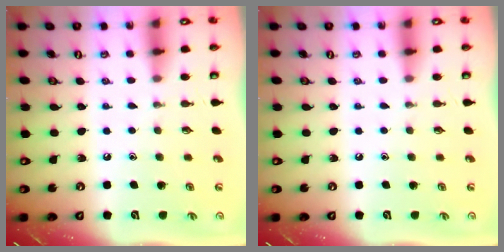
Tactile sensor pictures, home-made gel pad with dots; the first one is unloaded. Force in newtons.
{"total": 0.0}